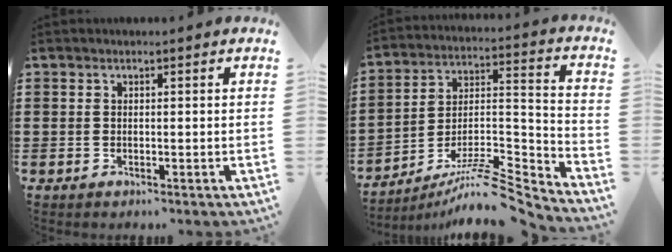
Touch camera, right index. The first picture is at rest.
{"total": 8.8, "force": [-7.1, 1.6, 4.9], "torque": [-0.076, 0.007, -0.137]}